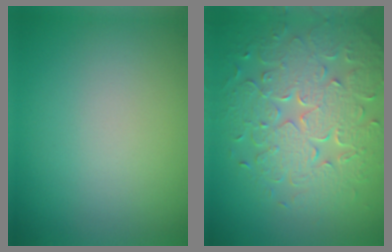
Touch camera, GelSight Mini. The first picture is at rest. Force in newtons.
{"total": 8.1, "press": 5.8, "slide": 5.7}